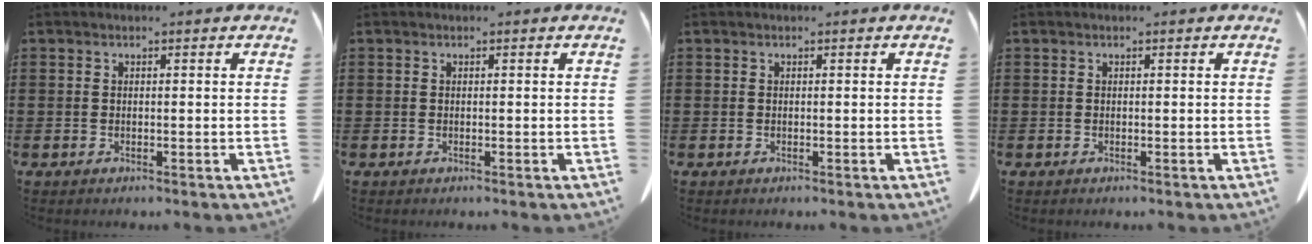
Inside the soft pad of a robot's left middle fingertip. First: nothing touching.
{"total": 0.0}
{"total": 0.0}
{"total": 0.0}